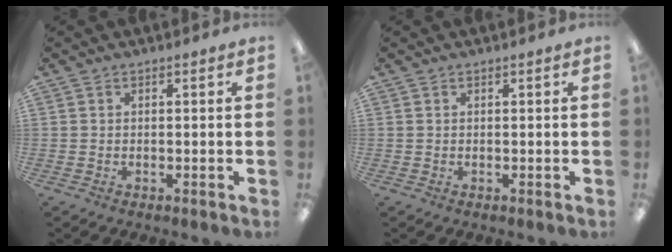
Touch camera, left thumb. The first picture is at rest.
{"total": 0.0}